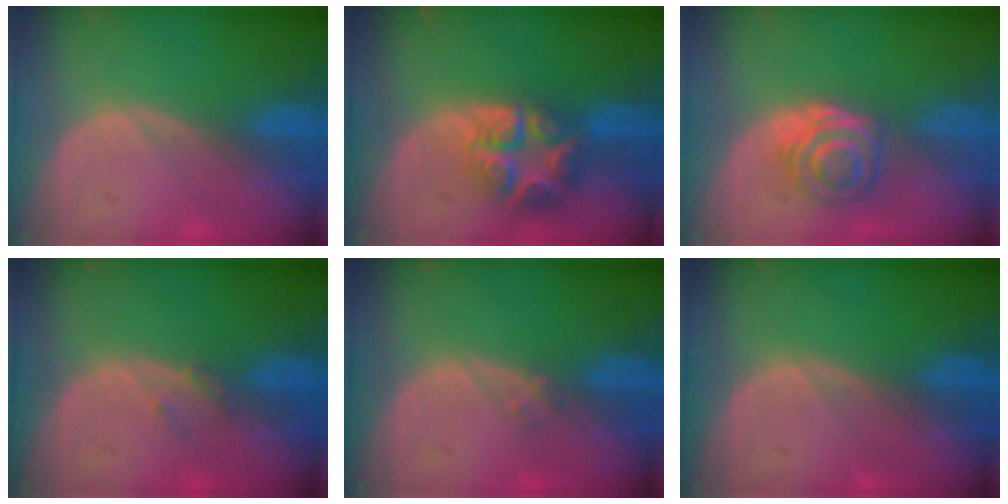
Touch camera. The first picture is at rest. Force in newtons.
{"total": 8.1, "press": 7.0, "slide": 4.0}
{"total": 5.9, "press": 5.1, "slide": 2.9}
{"total": 1.2, "press": 1.2, "slide": 0.3}
{"total": 0.9, "press": 0.9, "slide": 0.2}
{"total": 0.0}